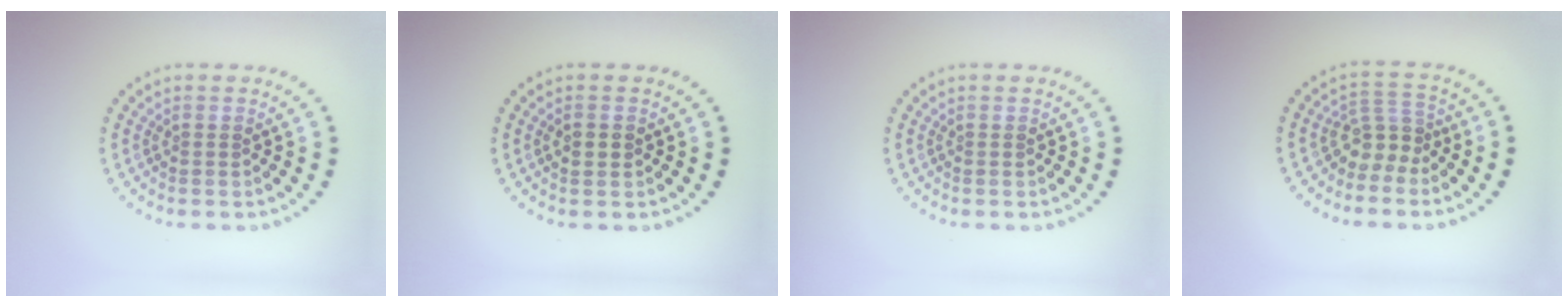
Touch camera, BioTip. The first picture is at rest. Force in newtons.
{"total": 1.8, "press": 1.8, "slide": 0.2}
{"total": 0.0}
{"total": 2.9, "press": 2.1, "slide": 2.1}